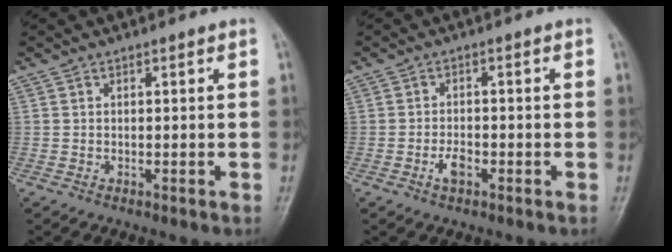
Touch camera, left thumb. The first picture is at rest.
{"total": 2.8, "force": [-1.4, 1.4, 2.0], "torque": [-0.035, 0.008, -0.027]}